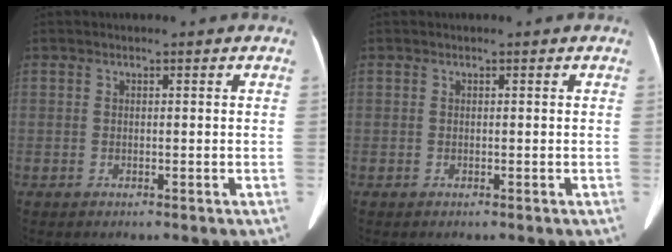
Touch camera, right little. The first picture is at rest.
{"total": 0.0}